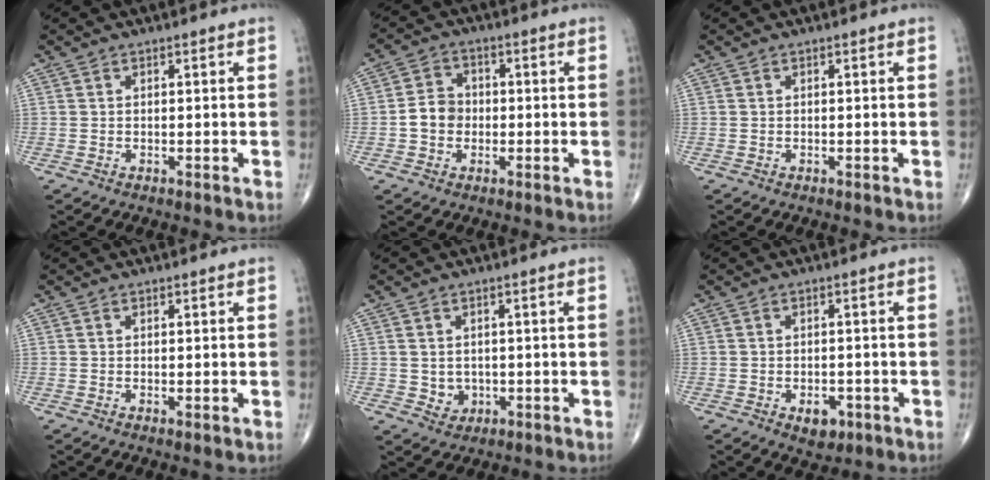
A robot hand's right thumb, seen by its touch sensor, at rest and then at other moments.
{"total": 5.4, "force": [-0.9, 4.6, 2.7], "torque": [-0.035, 0.017, -0.023]}
{"total": 0.0}
{"total": 0.6, "force": [0.0, 0.1, 0.6], "torque": [-0.012, -0.004, 0.000]}
{"total": 3.0, "force": [-0.2, 2.7, 1.3], "torque": [-0.008, 0.000, 0.007]}
{"total": 4.1, "force": [-1.7, 2.5, 2.7], "torque": [-0.023, 0.004, -0.019]}